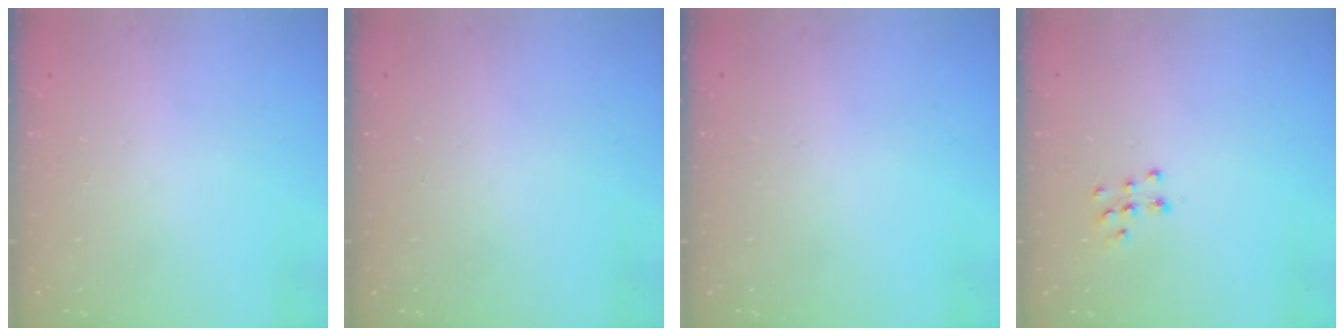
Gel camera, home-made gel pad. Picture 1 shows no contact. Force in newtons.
{"total": 0.0}
{"total": 0.0}
{"total": 7.0, "press": 7.0, "slide": 0.3}